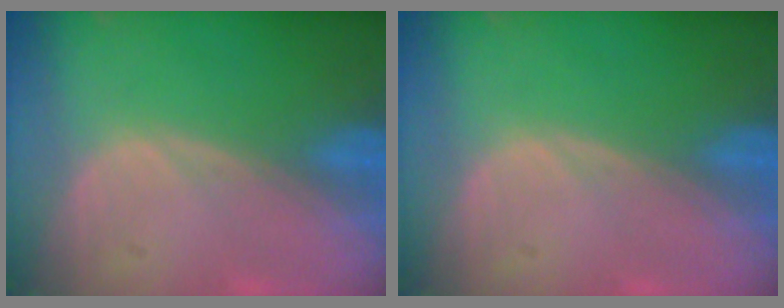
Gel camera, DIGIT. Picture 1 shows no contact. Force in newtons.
{"total": 0.0}